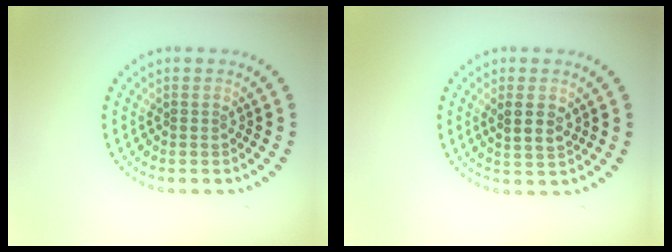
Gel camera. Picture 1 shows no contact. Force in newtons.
{"total": 2.2, "press": 2.1, "slide": 0.7}